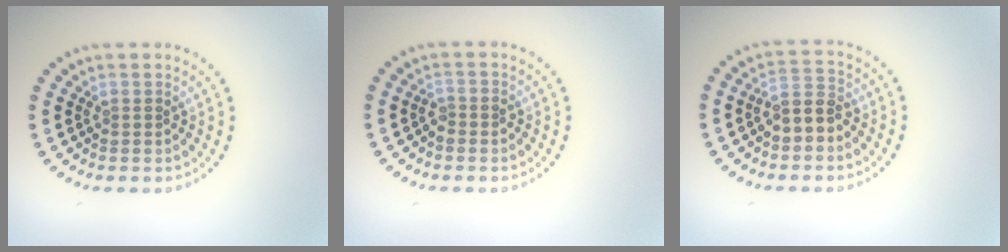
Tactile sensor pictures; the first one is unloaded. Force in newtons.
{"total": 0.9, "press": 0.8, "slide": 0.5}
{"total": 2.9, "press": 2.7, "slide": 1.1}